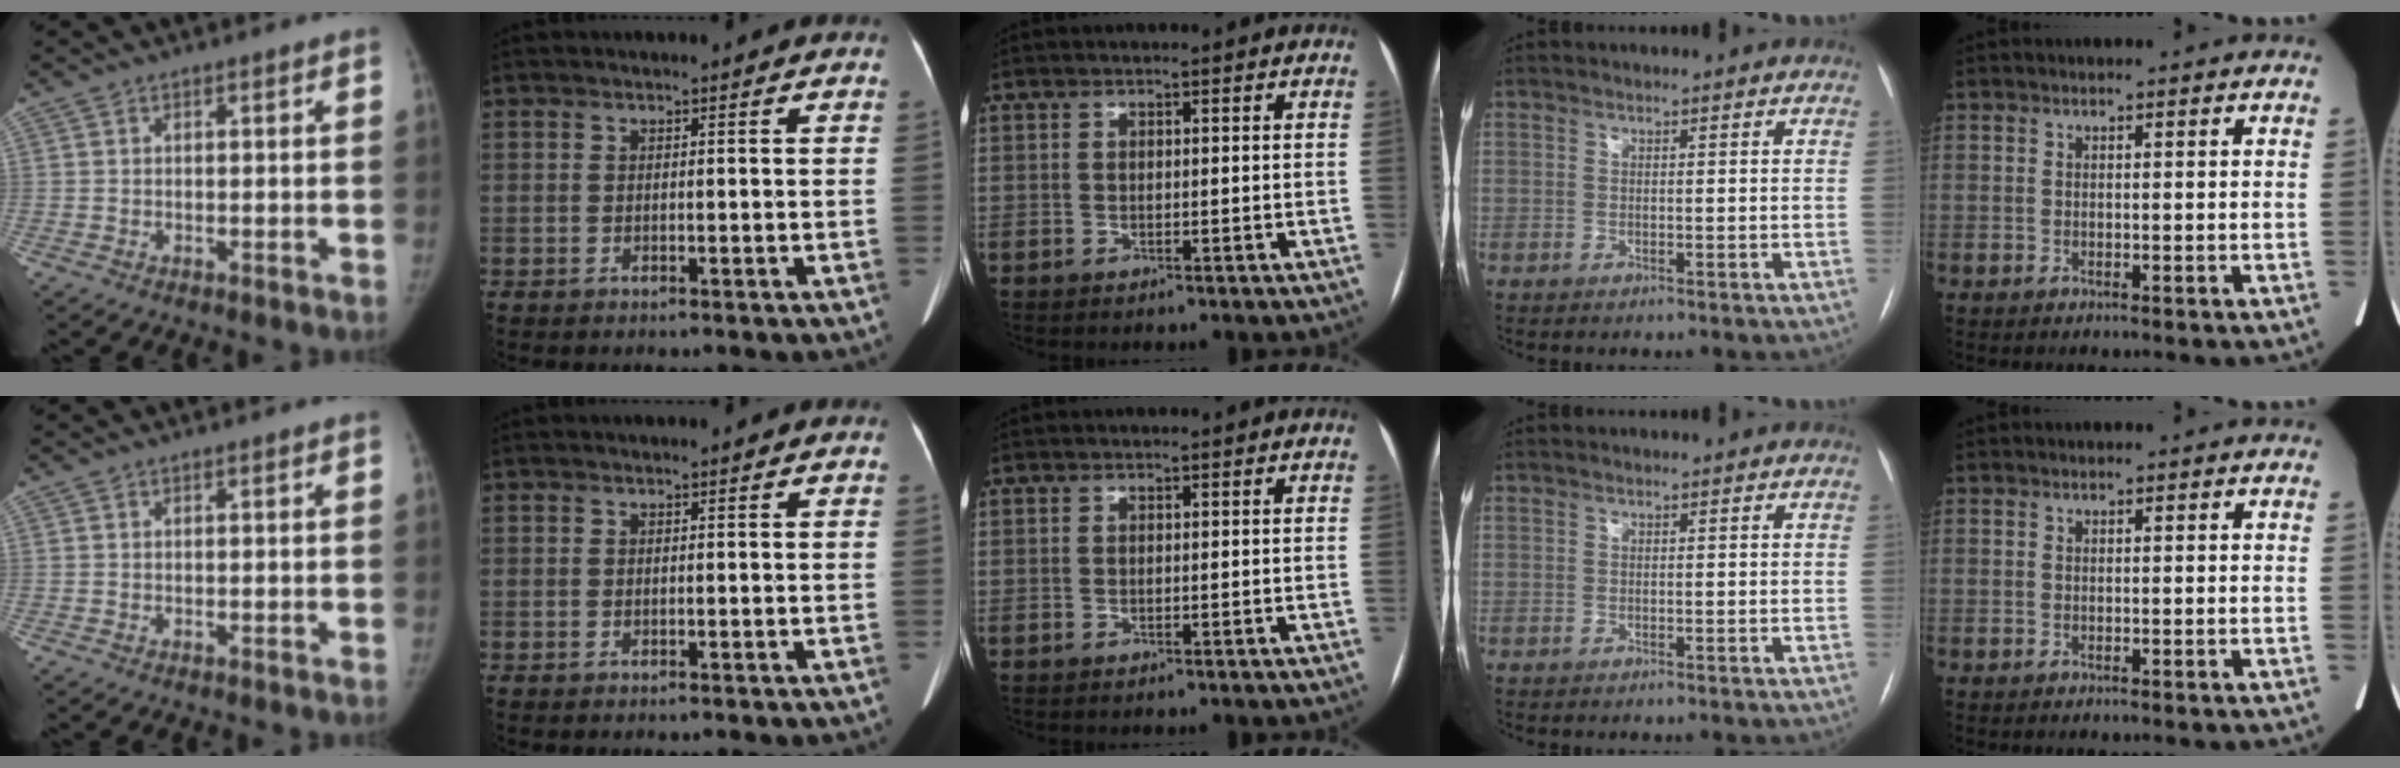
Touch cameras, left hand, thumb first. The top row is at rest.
{}